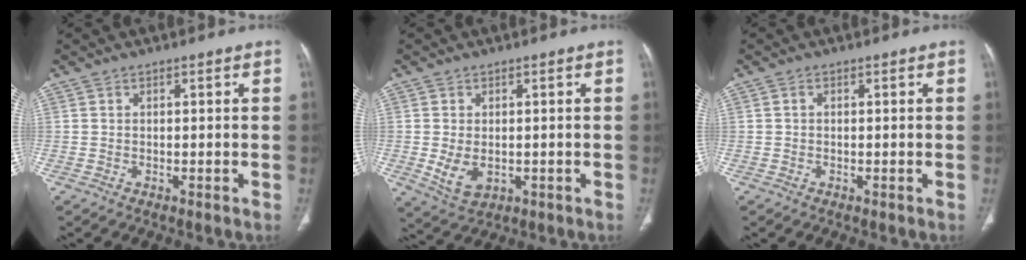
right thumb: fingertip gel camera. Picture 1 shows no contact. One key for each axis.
{"total": 5.4, "fx": -0.7, "fy": 3.6, "fz": 3.9, "tx": -0.070, "ty": -0.009, "tz": 0.001}
{"total": 0.6, "fx": 0.0, "fy": 0.5, "fz": 0.4, "tx": -0.006, "ty": 0.001, "tz": -0.002}